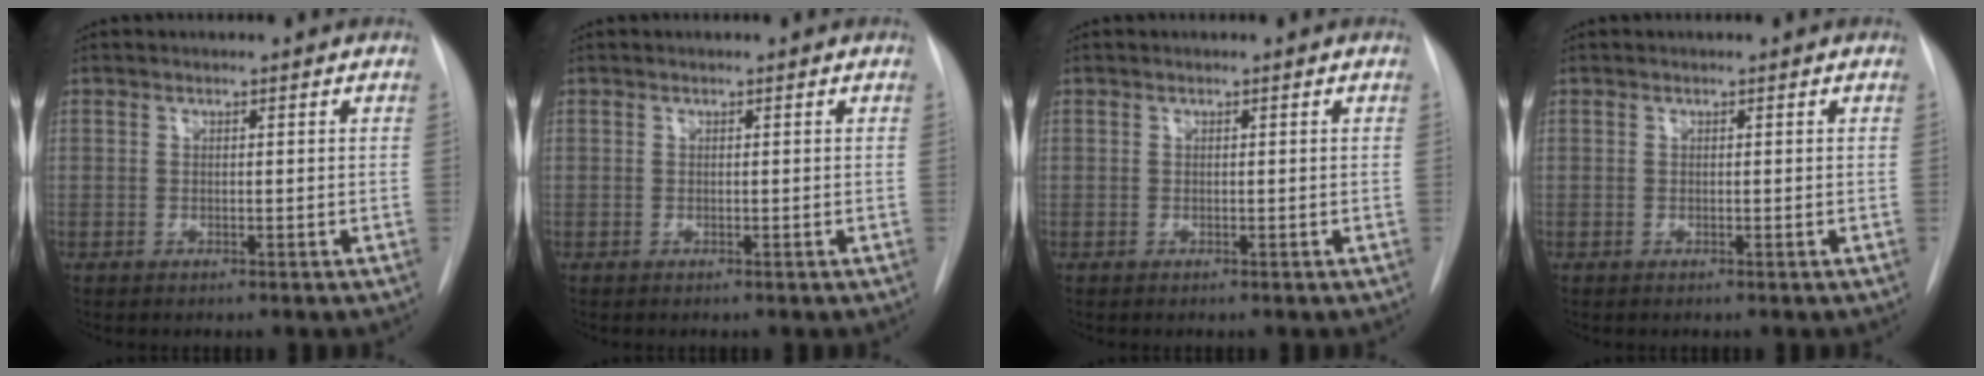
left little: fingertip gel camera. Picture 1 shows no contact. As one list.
[{"total": 0.0}, {"total": 0.0}, {"total": 0.0}]